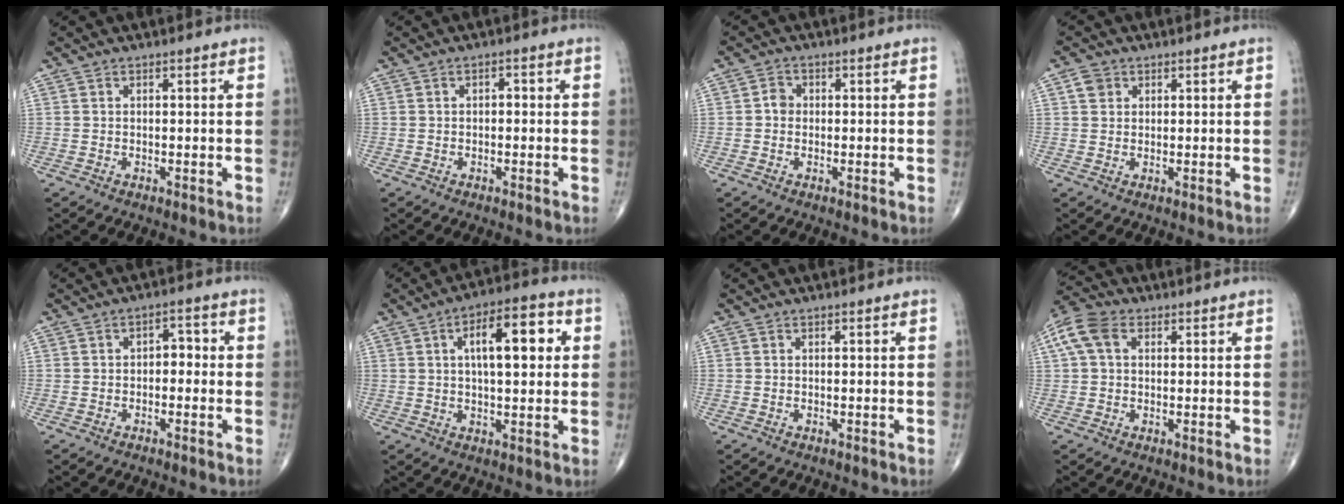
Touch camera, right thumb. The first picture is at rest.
{"total": 1.2, "force": [-0.1, 0.8, 0.9], "torque": [-0.004, 0.003, -0.007]}
{"total": 2.1, "force": [-0.1, 1.9, 1.0], "torque": [-0.006, 0.006, -0.008]}
{"total": 2.5, "force": [1.0, 2.1, 0.9], "torque": [-0.009, 0.000, 0.016]}
{"total": 3.2, "force": [-0.4, 2.1, 2.4], "torque": [-0.013, 0.015, -0.016]}
{"total": 12.4, "force": [3.0, 5.0, 11.0], "torque": [-0.145, 0.012, 0.039]}
{"total": 0.0}
{"total": 7.4, "force": [2.1, 5.0, 5.0], "torque": [-0.114, 0.024, 0.036]}